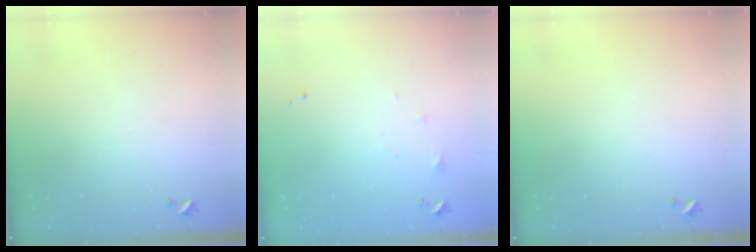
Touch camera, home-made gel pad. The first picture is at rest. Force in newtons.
{"total": 5.9, "press": 5.9, "slide": 0.8}
{"total": 0.0}